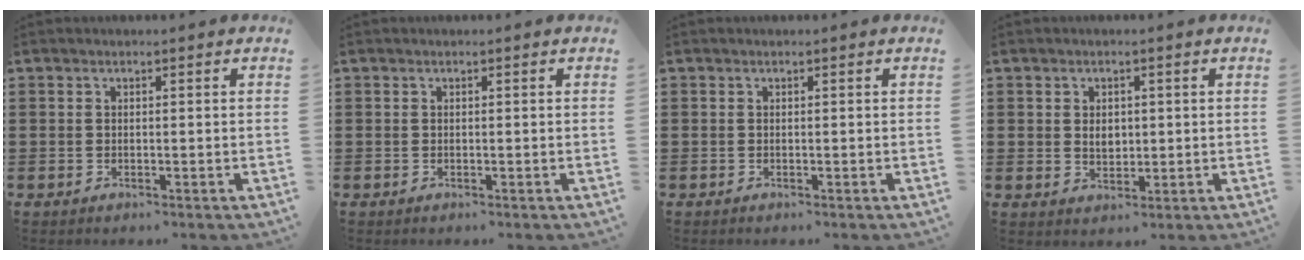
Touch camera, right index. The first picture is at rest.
{"total": 0.0}
{"total": 0.0}
{"total": 2.6, "force": [0.4, 1.9, 1.7], "torque": [-0.030, 0.005, 0.005]}